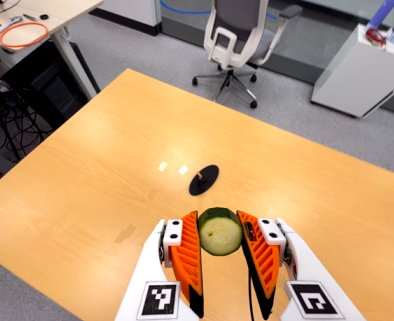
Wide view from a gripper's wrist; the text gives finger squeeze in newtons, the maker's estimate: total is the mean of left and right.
{"total": 11.6, "left": 13.2, "right": 9.9}